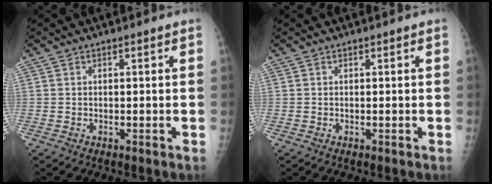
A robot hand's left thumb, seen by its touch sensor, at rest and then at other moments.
{"total": 0.0}